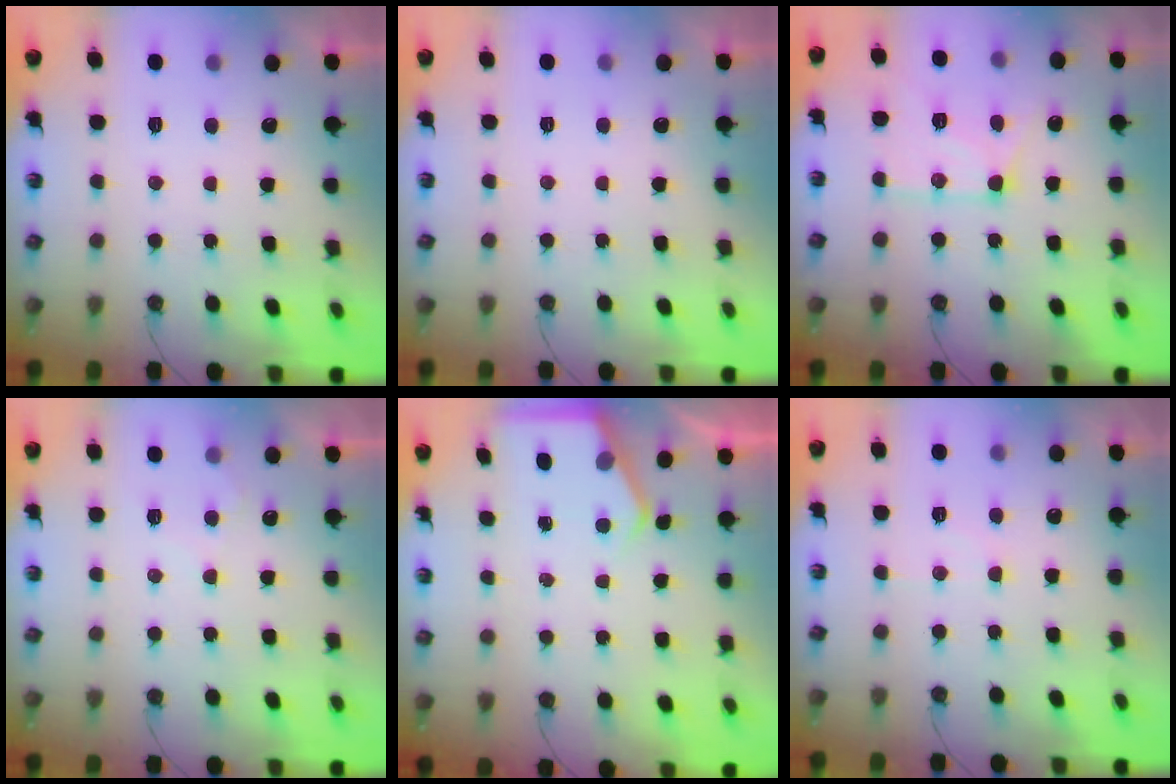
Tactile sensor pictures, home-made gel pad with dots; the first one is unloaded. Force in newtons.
{"total": 0.0}
{"total": 12.6, "press": 12.6, "slide": 0.6}
{"total": 5.2, "press": 5.1, "slide": 0.7}
{"total": 3.9, "press": 3.9, "slide": 0.2}
{"total": 4.5, "press": 4.4, "slide": 0.8}